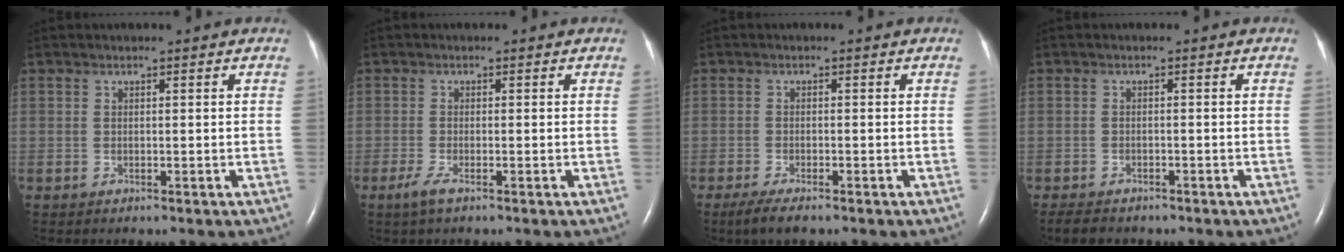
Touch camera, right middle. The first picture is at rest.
{"total": 2.1, "force": [-1.3, 0.2, 1.6], "torque": [-0.043, -0.007, -0.030]}
{"total": 3.7, "force": [-2.7, 0.7, 2.5], "torque": [-0.052, -0.010, -0.045]}
{"total": 3.8, "force": [-3.2, 1.5, 1.4], "torque": [-0.029, -0.006, -0.043]}